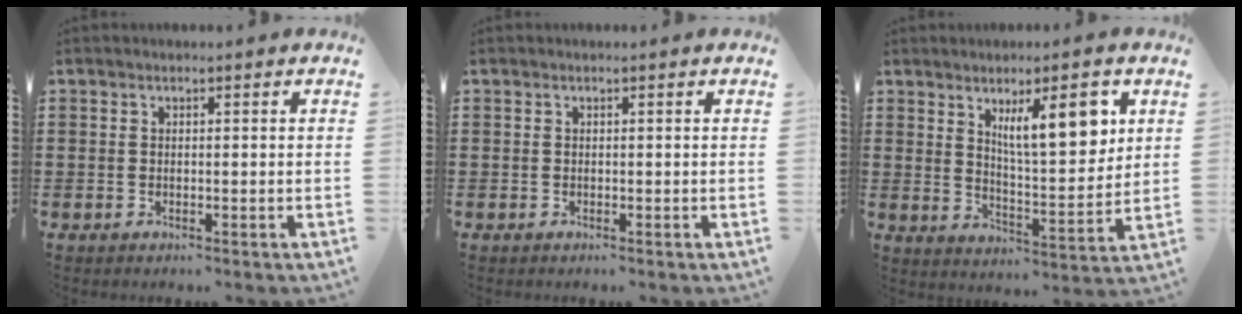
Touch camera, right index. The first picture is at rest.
{"total": 0.0}
{"total": 9.9, "force": [4.4, 3.2, 8.3], "torque": [-0.135, -0.002, 0.069]}